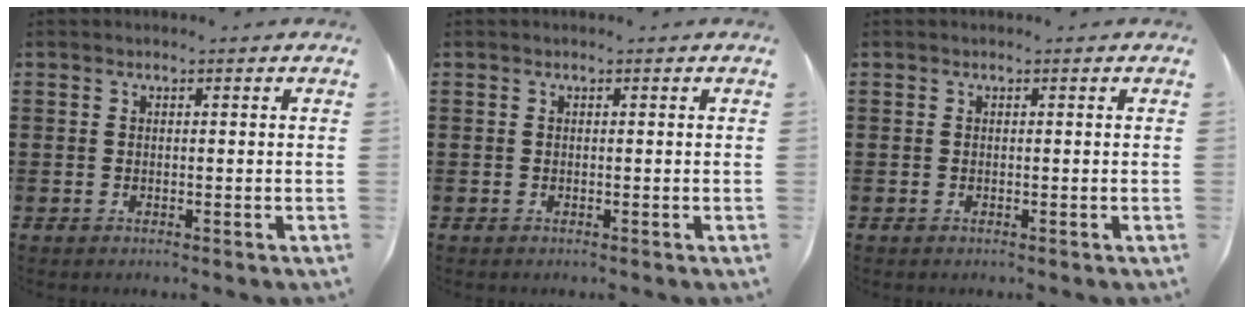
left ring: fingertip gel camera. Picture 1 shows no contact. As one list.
[{"total": 0.0}, {"total": 0.0}]